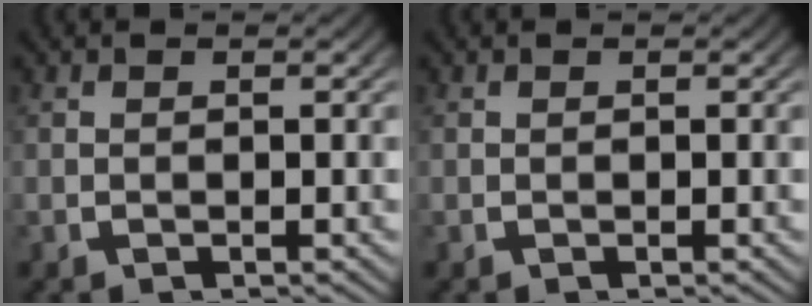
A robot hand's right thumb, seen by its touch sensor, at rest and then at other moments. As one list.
[{"total": 0.0}]